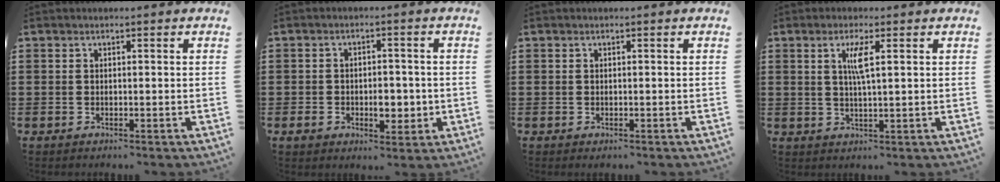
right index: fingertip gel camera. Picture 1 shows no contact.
{"total": 5.0, "force": [-1.1, 3.2, 3.6], "torque": [-0.053, 0.002, -0.024]}
{"total": 0.0}
{"total": 3.5, "force": [1.1, 0.3, 3.3], "torque": [-0.069, 0.001, 0.015]}